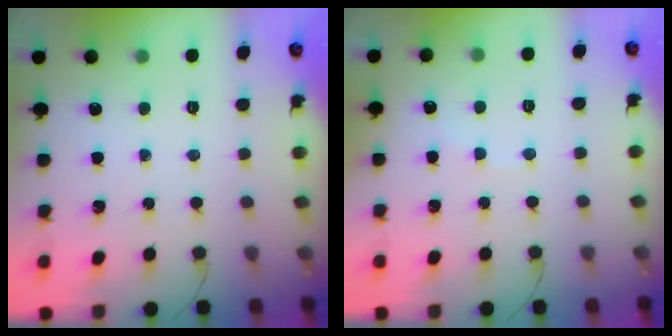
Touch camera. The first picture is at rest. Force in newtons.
{"total": 4.9, "press": 4.8, "slide": 0.7}